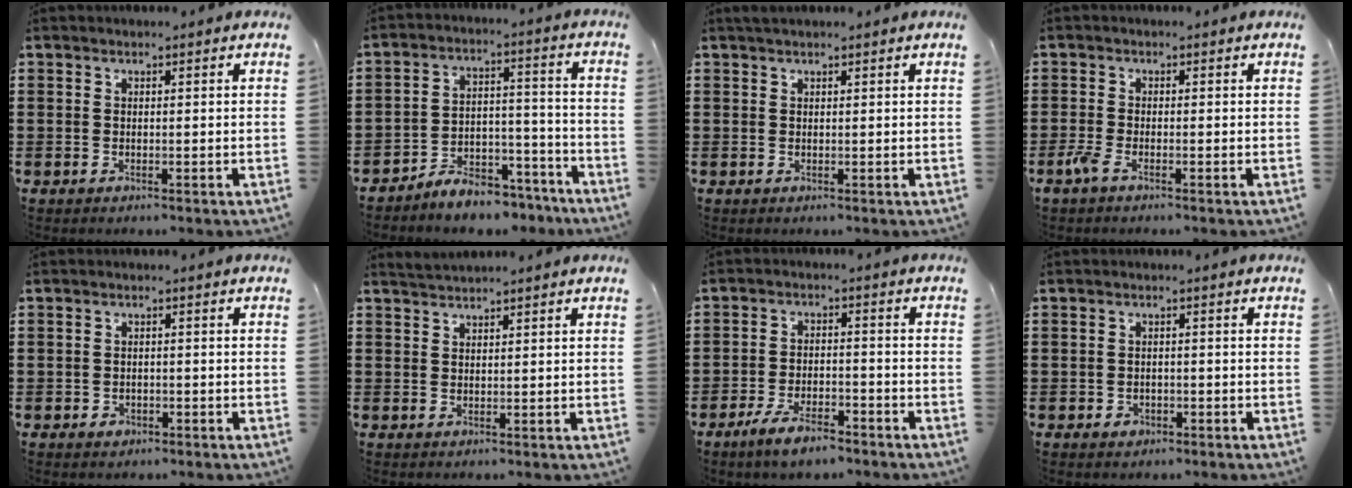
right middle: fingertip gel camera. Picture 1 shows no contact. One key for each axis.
{"total": 6.5, "fx": -6.2, "fy": 1.5, "fz": 1.2, "tx": -0.014, "ty": 0.023, "tz": -0.119}
{"total": 1.0, "fx": 0.8, "fy": 0.2, "fz": 0.5, "tx": -0.011, "ty": 0.001, "tz": 0.015}
{"total": 2.0, "fx": -1.2, "fy": 0.5, "fz": 1.5, "tx": -0.049, "ty": -0.008, "tz": -0.029}
{"total": 1.1, "fx": -0.6, "fy": 0.8, "fz": 0.5, "tx": -0.011, "ty": 0.000, "tz": -0.013}
{"total": 1.4, "fx": 1.4, "fy": -0.2, "fz": 0.0, "tx": -0.004, "ty": 0.000, "tz": 0.027}
{"total": 5.4, "fx": -4.1, "fy": 1.5, "fz": 3.1, "tx": -0.062, "ty": 0.004, "tz": -0.080}
{"total": 1.2, "fx": -0.7, "fy": 0.9, "fz": 0.4, "tx": -0.011, "ty": 0.000, "tz": -0.015}